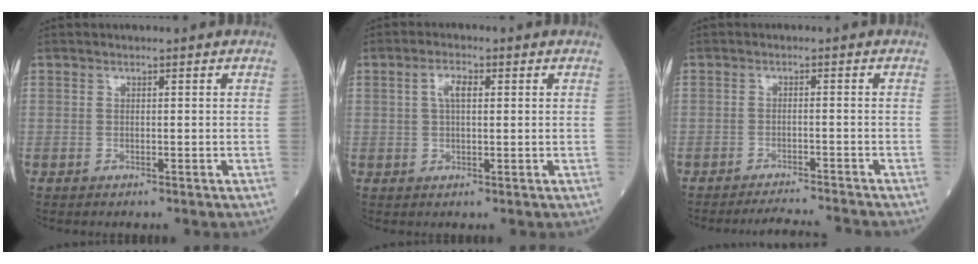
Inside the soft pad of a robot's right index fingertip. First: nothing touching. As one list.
[{"total": 3.2, "force": [0.9, 1.1, 2.8], "torque": [-0.057, 0.007, 0.017]}, {"total": 6.5, "force": [-6.3, -0.8, 1.0], "torque": [-0.011, -0.005, -0.094]}]